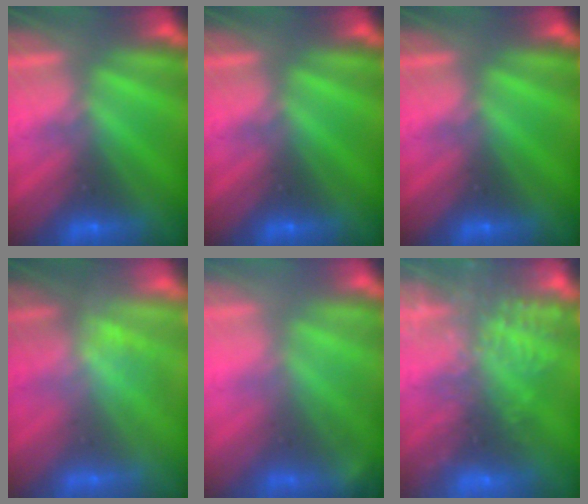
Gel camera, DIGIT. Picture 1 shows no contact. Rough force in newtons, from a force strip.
{"total": 0.0}
{"total": 0.0}
{"total": 1.6}
{"total": 1.6}
{"total": 7.8}